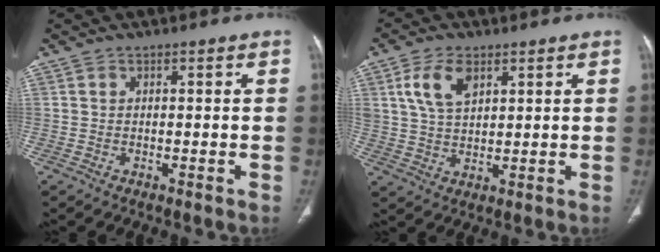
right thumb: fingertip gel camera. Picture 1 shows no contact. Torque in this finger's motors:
{"motor_torque": [0.18, 0.16, 0.81, 0.45, 0.08]}